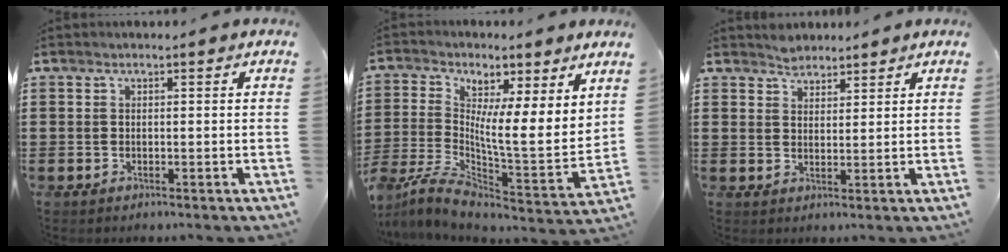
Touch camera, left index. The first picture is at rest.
{"total": 6.1, "force": [2.4, 2.1, 5.2], "torque": [-0.119, -0.036, 0.037]}
{"total": 2.4, "force": [2.2, 1.0, -0.1], "torque": [-0.005, 0.004, 0.044]}